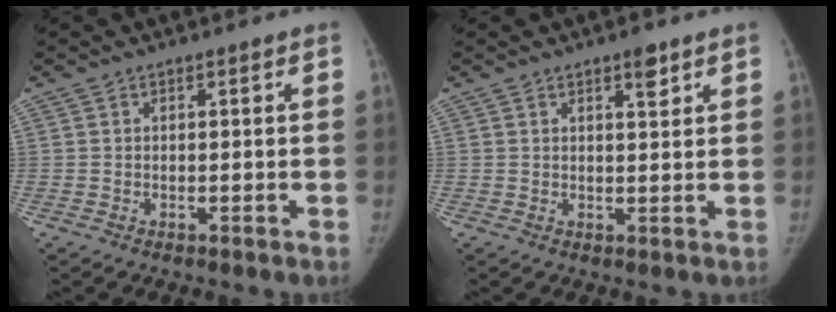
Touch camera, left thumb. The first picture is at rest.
{"total": 3.0, "force": [1.9, 1.0, 2.1], "torque": [-0.022, -0.011, 0.027]}